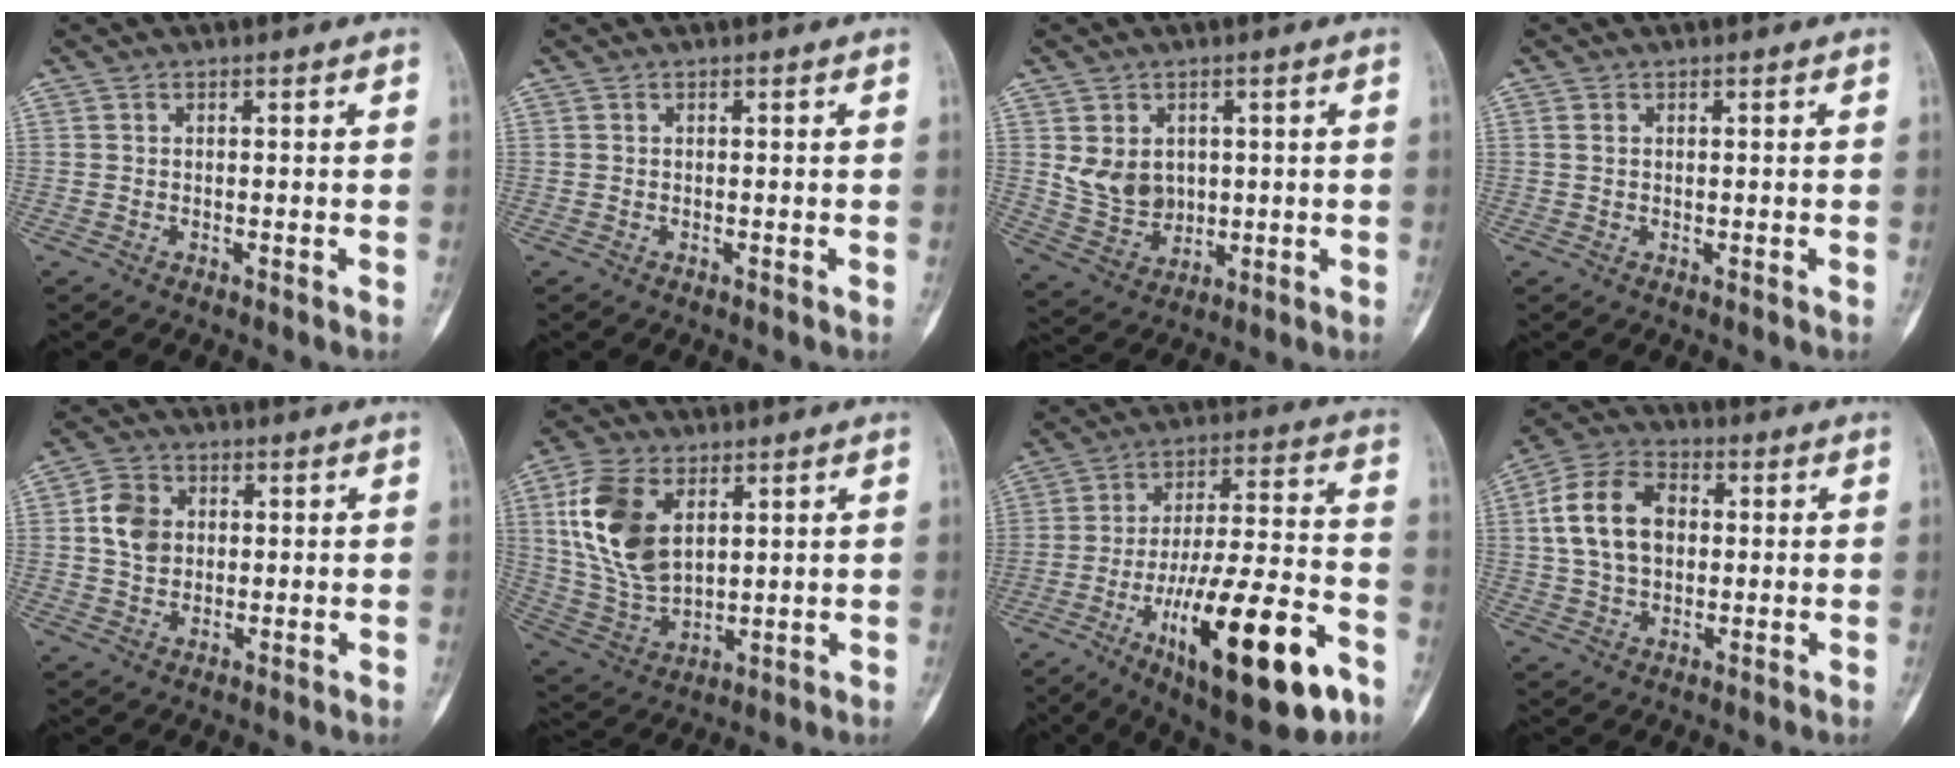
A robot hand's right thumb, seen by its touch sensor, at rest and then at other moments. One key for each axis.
{"total": 0.0}
{"total": 7.7, "fx": 1.4, "fy": 6.3, "fz": 4.2, "tx": -0.045, "ty": -0.011, "tz": 0.043}
{"total": 0.7, "fx": 0.2, "fy": 0.5, "fz": 0.4, "tx": -0.007, "ty": 0.004, "tz": 0.005}
{"total": 6.8, "fx": 1.1, "fy": 5.4, "fz": 4.1, "tx": -0.062, "ty": 0.000, "tz": 0.017}
{"total": 15.9, "fx": 5.0, "fy": 9.4, "fz": 11.7, "tx": -0.228, "ty": -0.015, "tz": 0.108}
{"total": 25.6, "fx": -11.8, "fy": 7.7, "fz": 21.4, "tx": -0.333, "ty": 0.054, "tz": -0.179}
{"total": 13.3, "fx": 1.9, "fy": 9.0, "fz": 9.5, "tx": -0.167, "ty": 0.017, "tz": 0.029}